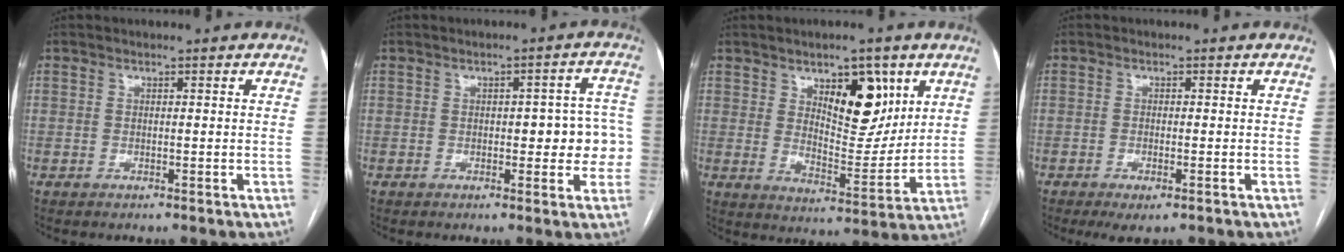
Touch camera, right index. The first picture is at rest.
{"total": 7.0, "force": [-0.6, 3.0, 6.3], "torque": [-0.055, 0.026, -0.006]}
{"total": 10.5, "force": [5.2, 4.5, 8.0], "torque": [-0.118, -0.005, 0.089]}
{"total": 3.2, "force": [-1.9, 0.8, 2.5], "torque": [-0.040, -0.007, -0.026]}